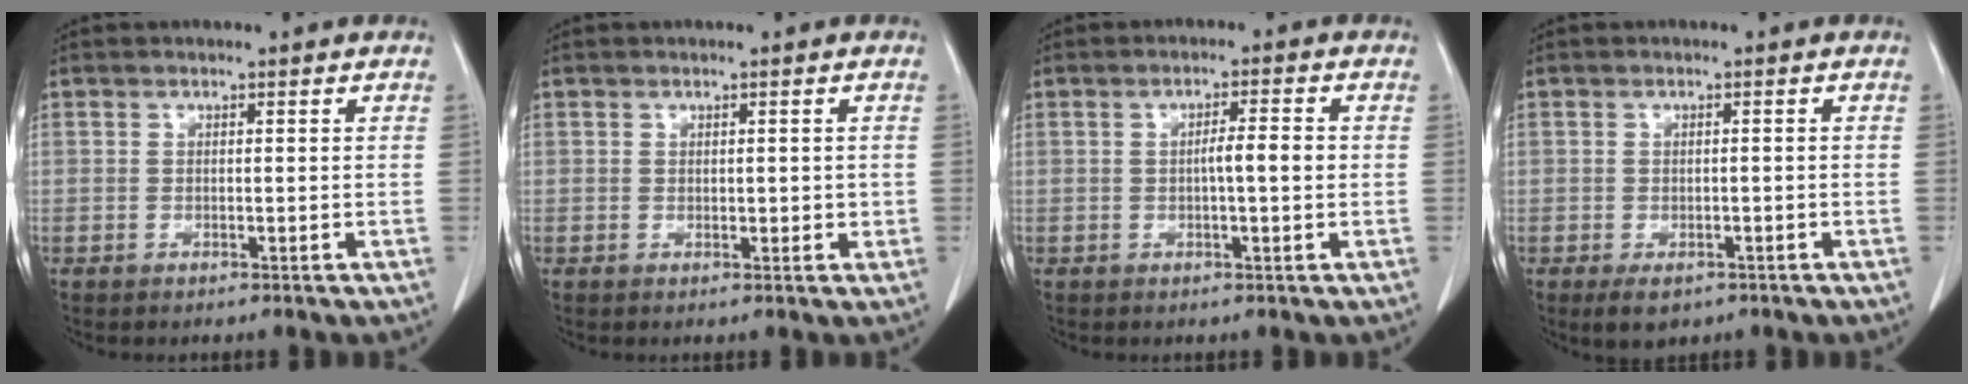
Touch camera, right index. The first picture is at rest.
{"total": 1.6, "force": [0.1, 1.0, 1.2], "torque": [-0.013, 0.000, 0.003]}
{"total": 3.4, "force": [-0.2, 0.2, 3.4], "torque": [-0.057, 0.002, -0.004]}
{"total": 3.4, "force": [-2.1, 1.8, 1.9], "torque": [-0.030, -0.004, -0.024]}